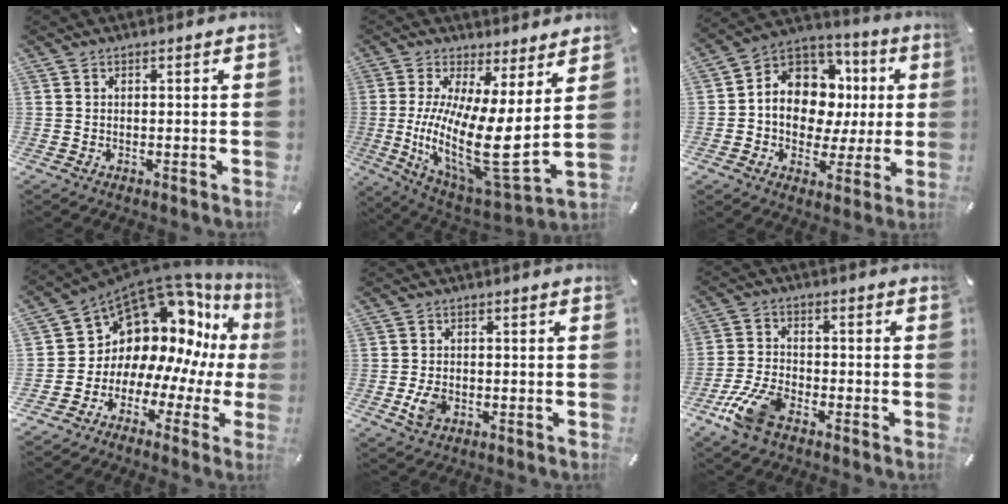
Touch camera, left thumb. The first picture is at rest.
{"total": 18.7, "force": [0.7, 5.0, 18.0], "torque": [-0.352, -0.053, 0.018]}
{"total": 13.1, "force": [1.8, 11.3, 6.3], "torque": [-0.111, -0.019, 0.043]}
{"total": 13.6, "force": [7.0, 9.8, 6.3], "torque": [-0.116, -0.100, 0.132]}
{"total": 4.7, "force": [-1.3, 3.3, 3.1], "torque": [-0.063, -0.003, -0.027]}
{"total": 10.0, "force": [-5.5, 5.4, 6.3], "torque": [-0.136, 0.019, -0.101]}